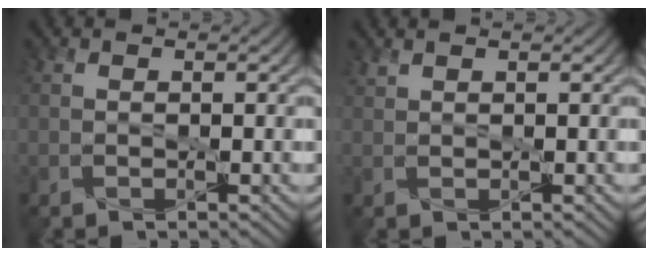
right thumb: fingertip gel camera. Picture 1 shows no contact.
{"total": 0.9, "force": [0.8, 0.1, 0.3], "torque": [-0.011, 0.005, 0.020]}